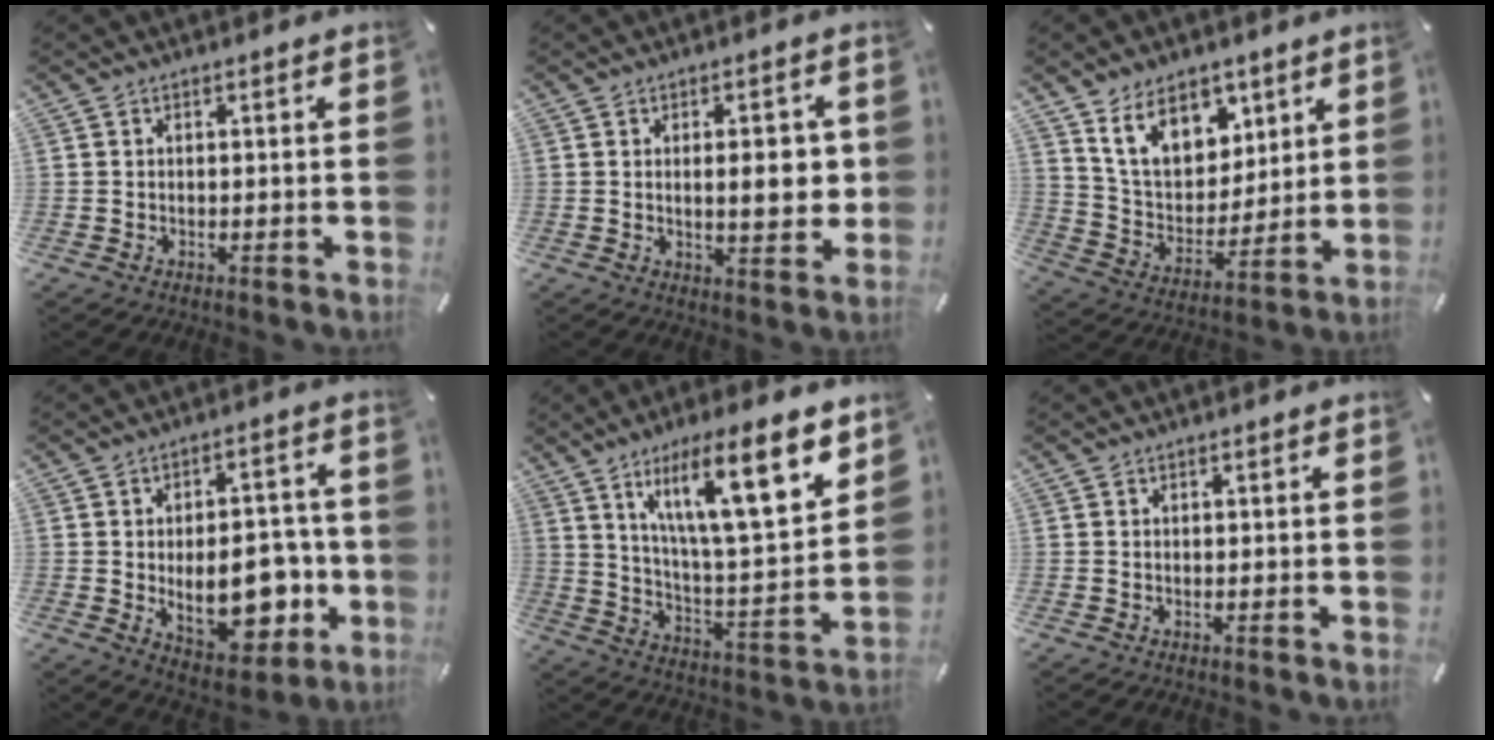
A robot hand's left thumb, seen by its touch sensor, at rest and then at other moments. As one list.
[{"total": 8.3, "force": [0.7, 3.6, 7.4], "torque": [-0.094, -0.005, 0.005]}, {"total": 13.7, "force": [8.2, 9.3, 5.8], "torque": [-0.112, -0.036, 0.159]}, {"total": 16.1, "force": [-2.7, 9.5, 12.6], "torque": [-0.171, -0.006, -0.038]}, {"total": 18.8, "force": [11.6, 4.6, 14.1], "torque": [-0.225, -0.062, 0.179]}, {"total": 0.0}]